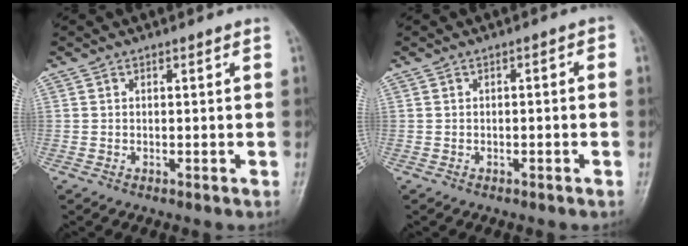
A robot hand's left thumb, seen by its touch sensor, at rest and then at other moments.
{"total": 1.6, "force": [-0.4, 0.6, 1.4], "torque": [-0.023, 0.017, -0.004]}